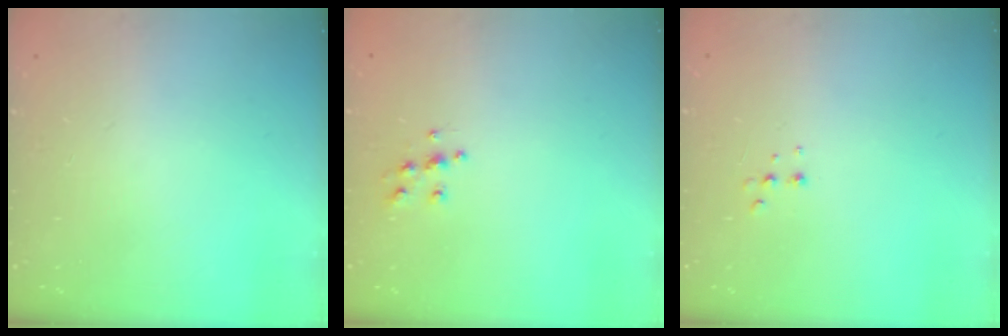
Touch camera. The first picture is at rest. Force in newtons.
{"total": 5.5, "press": 5.5, "slide": 0.3}
{"total": 4.2, "press": 4.1, "slide": 1.0}